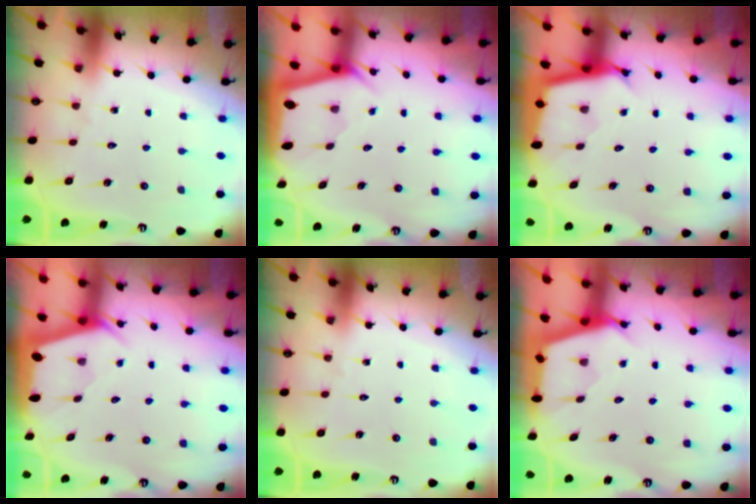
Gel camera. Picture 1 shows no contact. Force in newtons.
{"total": 1.9, "press": 1.9, "slide": 0.2}
{"total": 2.7, "press": 2.7, "slide": 0.1}
{"total": 1.9, "press": 1.9, "slide": 0.3}
{"total": 0.0}
{"total": 2.5, "press": 2.5, "slide": 0.3}